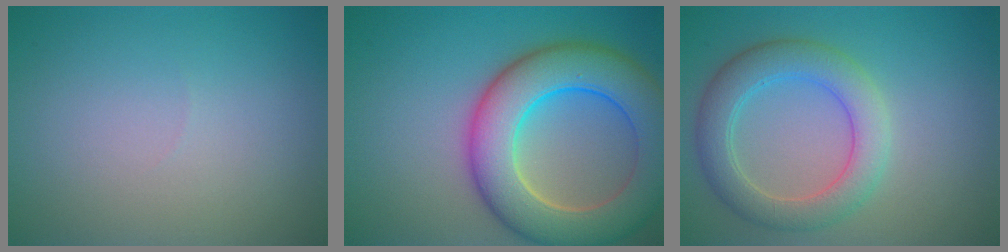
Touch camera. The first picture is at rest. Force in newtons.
{"total": 10.3, "press": 10.3, "slide": 0.7}
{"total": 5.0, "press": 5.0, "slide": 0.2}